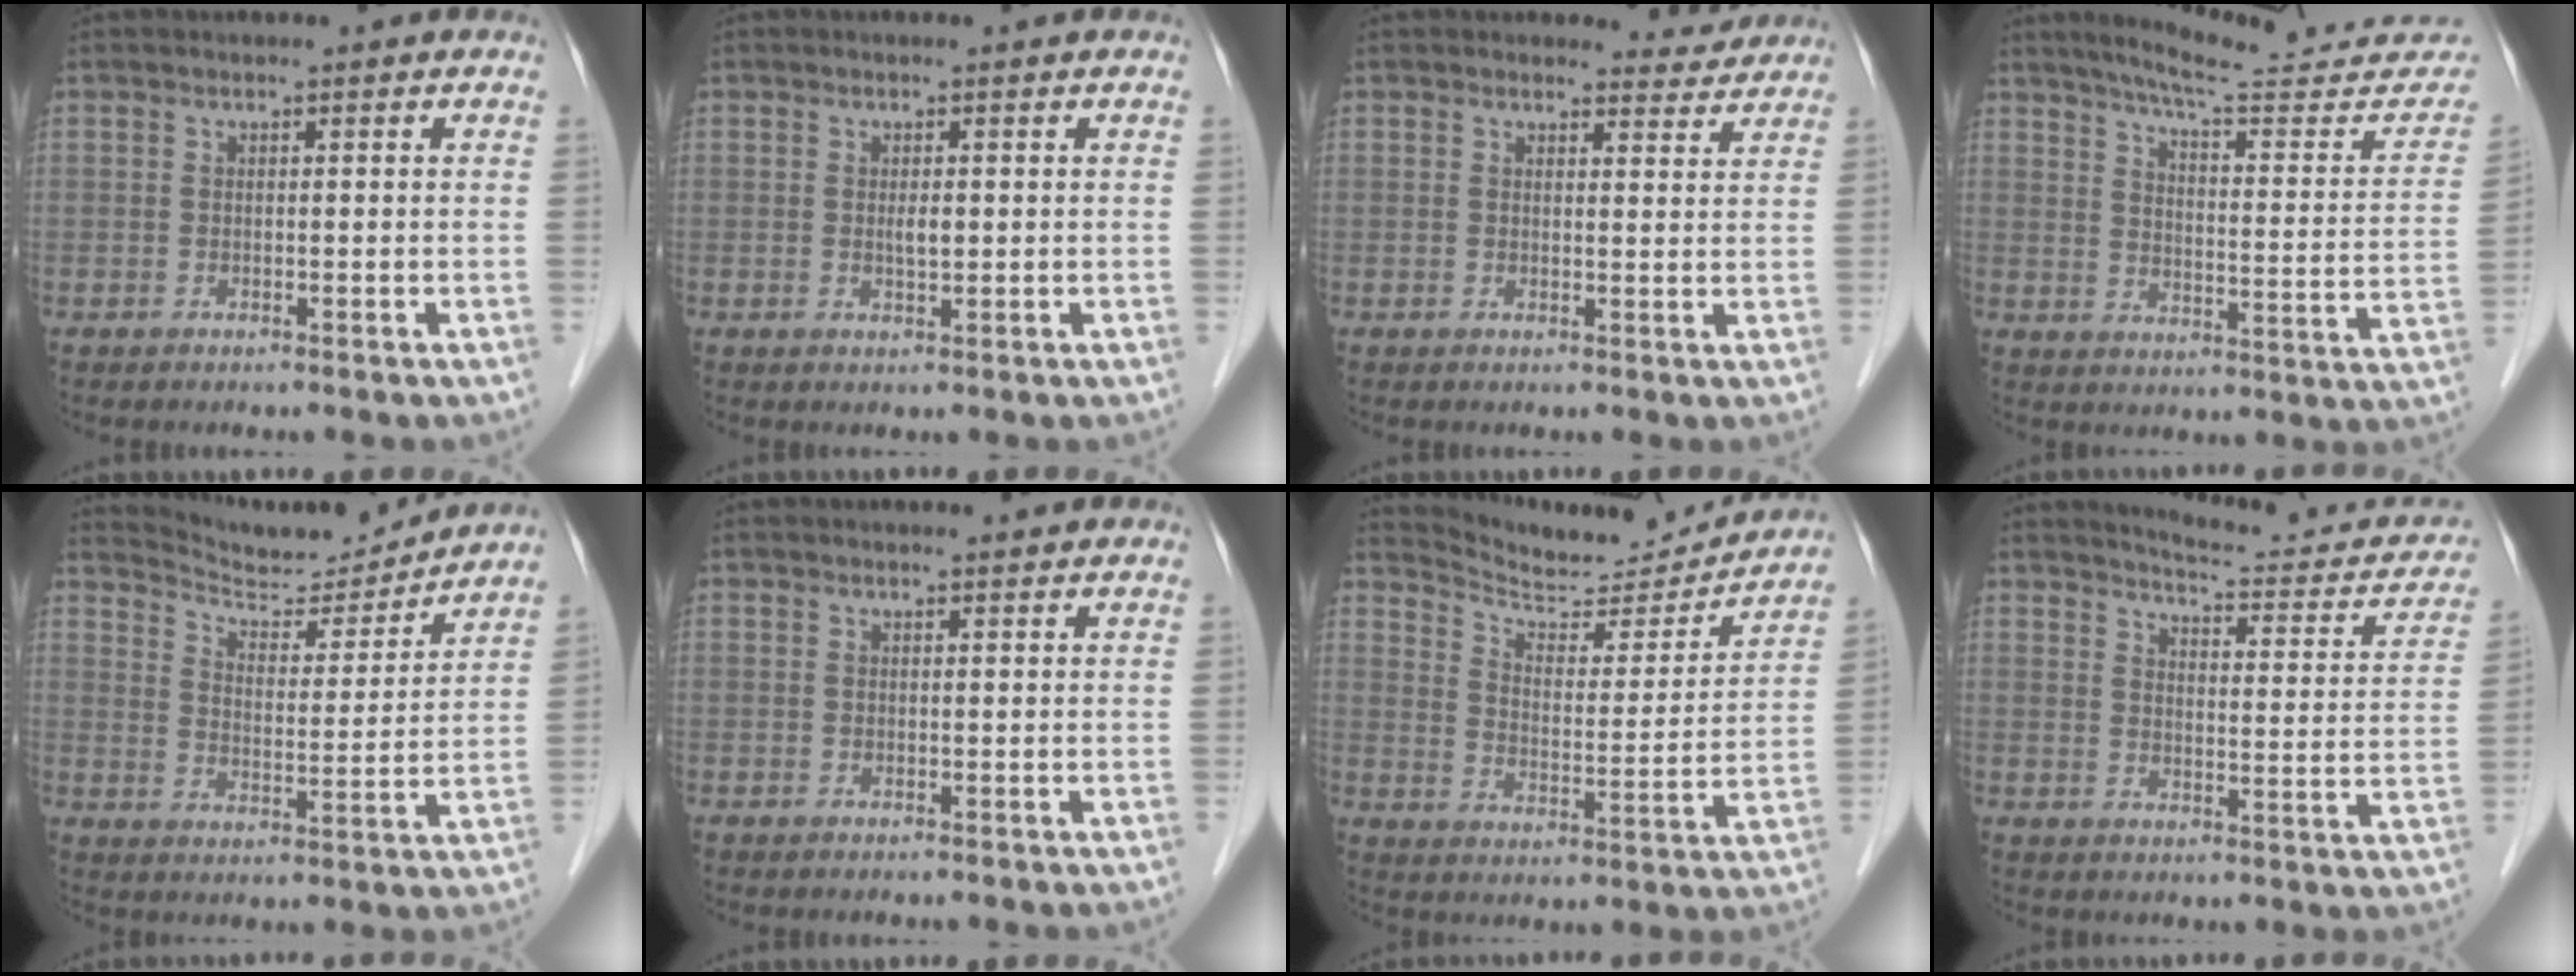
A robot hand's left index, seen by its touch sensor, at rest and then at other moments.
{"total": 1.4, "force": [0.2, 0.4, 1.3], "torque": [-0.024, -0.001, 0.004]}
{"total": 3.0, "force": [2.9, 0.6, -0.6], "torque": [0.004, -0.011, 0.028]}
{"total": 18.1, "force": [16.9, 1.4, 6.4], "torque": [-0.084, -0.056, 0.215]}
{"total": 11.2, "force": [11.1, 0.2, 1.4], "torque": [-0.031, -0.005, 0.176]}
{"total": 0.9, "force": [0.9, 0.0, 0.2], "torque": [-0.009, 0.001, 0.012]}
{"total": 14.9, "force": [14.7, 1.5, 2.2], "torque": [-0.039, -0.024, 0.211]}
{"total": 13.7, "force": [13.0, 2.2, 3.7], "torque": [-0.034, -0.027, 0.152]}